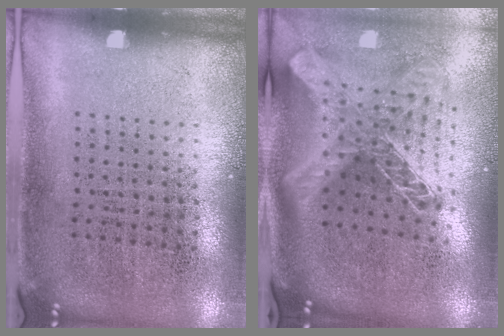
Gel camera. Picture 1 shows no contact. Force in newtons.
{"total": 2.7, "press": 1.9, "slide": 1.9}